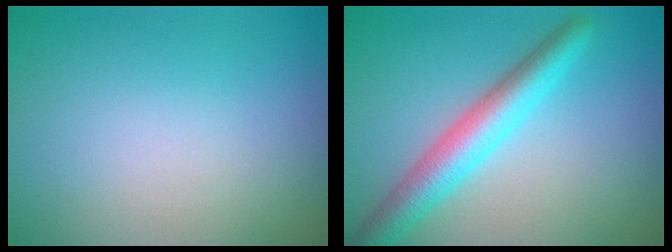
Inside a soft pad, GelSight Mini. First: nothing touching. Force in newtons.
{"total": 4.7, "press": 4.7, "slide": 0.1}